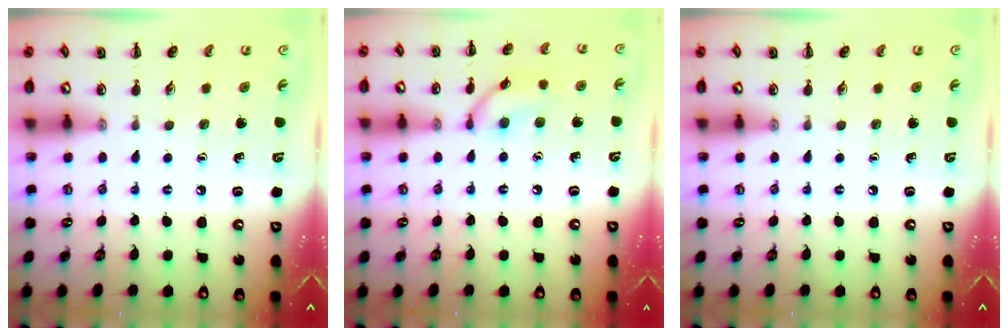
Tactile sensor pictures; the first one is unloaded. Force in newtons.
{"total": 9.9, "press": 9.9, "slide": 0.4}
{"total": 0.0}